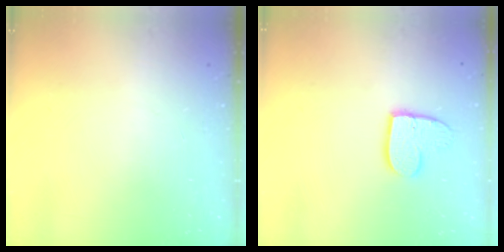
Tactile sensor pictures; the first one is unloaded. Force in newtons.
{"total": 10.7, "press": 10.7, "slide": 1.0}